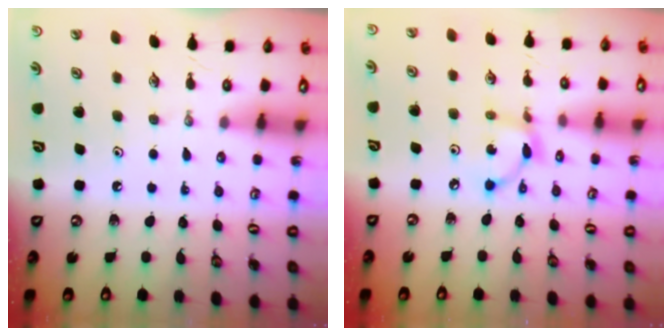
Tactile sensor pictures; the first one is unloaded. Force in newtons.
{"total": 6.0, "press": 6.0, "slide": 0.1}